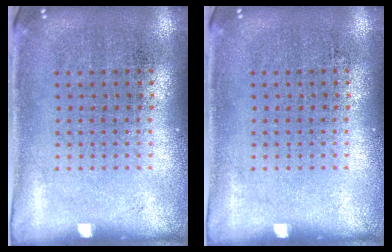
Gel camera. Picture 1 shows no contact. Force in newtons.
{"total": 0.0}